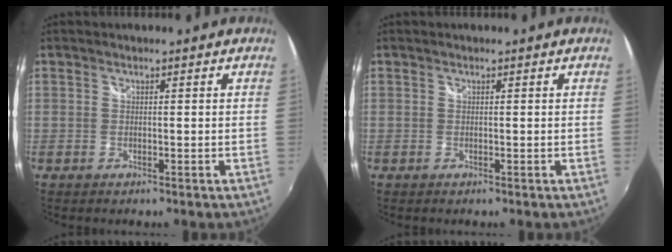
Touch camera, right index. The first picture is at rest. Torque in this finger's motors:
{"motor_torque": [0.00, 0.00, -0.03, 0.00]}